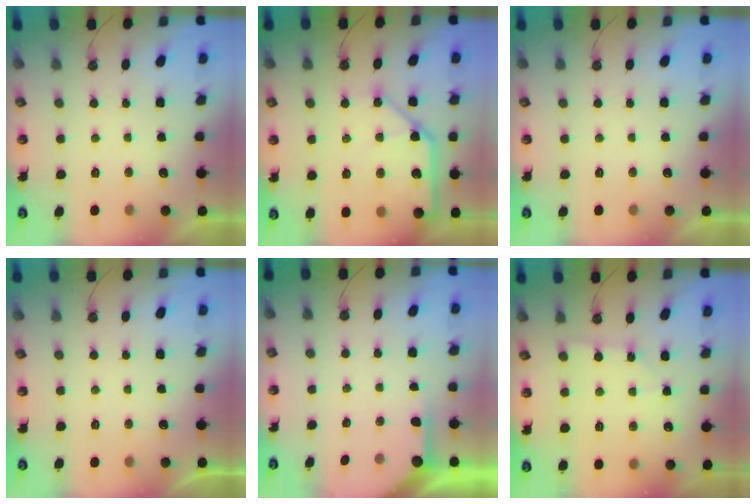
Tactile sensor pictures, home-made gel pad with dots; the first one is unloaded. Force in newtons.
{"total": 14.5, "press": 14.3, "slide": 2.0}
{"total": 0.0}
{"total": 0.0}
{"total": 2.8, "press": 2.7, "slide": 0.3}
{"total": 3.9, "press": 3.9, "slide": 0.5}